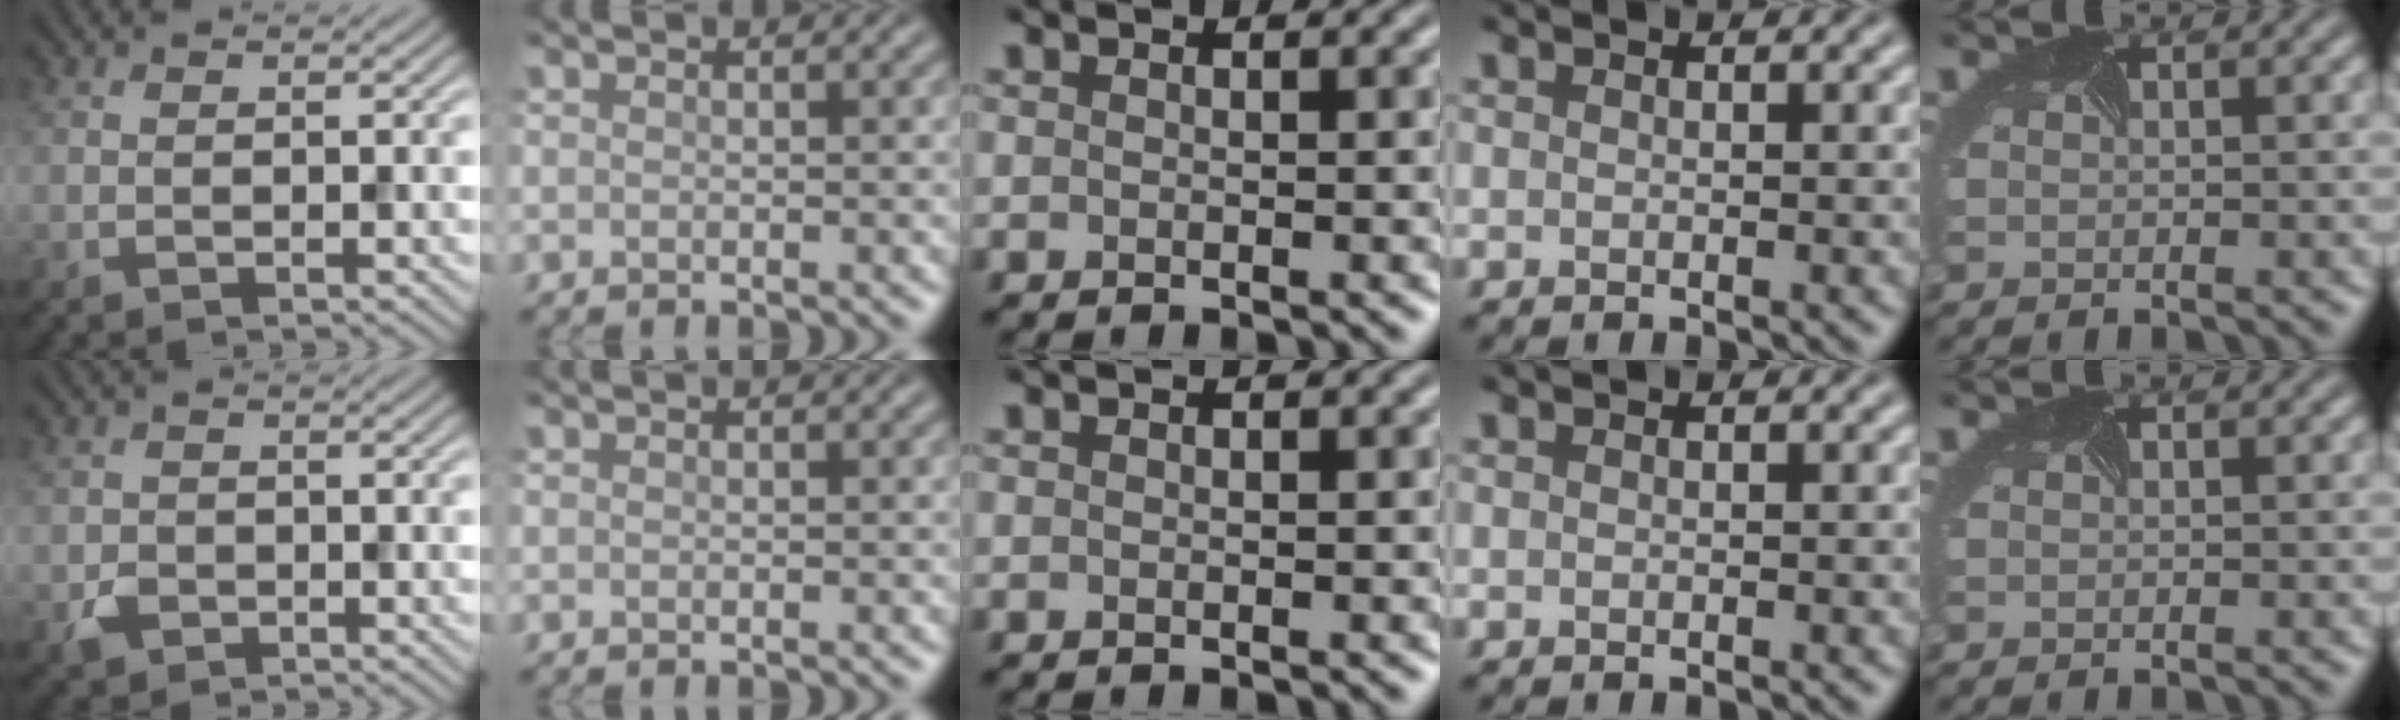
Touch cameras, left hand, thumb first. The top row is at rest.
{"thumb": {"total": 2.3, "force": [-0.9, 1.9, 0.8], "torque": [-0.014, -0.007, -0.021]}}